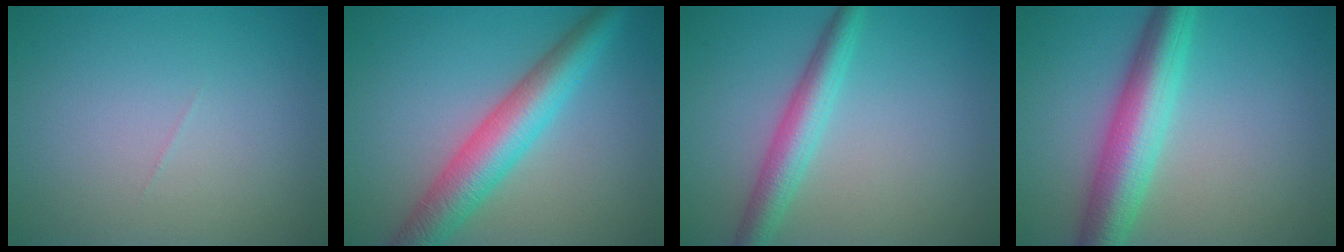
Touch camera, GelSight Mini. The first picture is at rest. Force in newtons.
{"total": 6.4, "press": 6.4, "slide": 0.2}
{"total": 3.8, "press": 3.8, "slide": 0.2}
{"total": 6.7, "press": 6.7, "slide": 0.3}